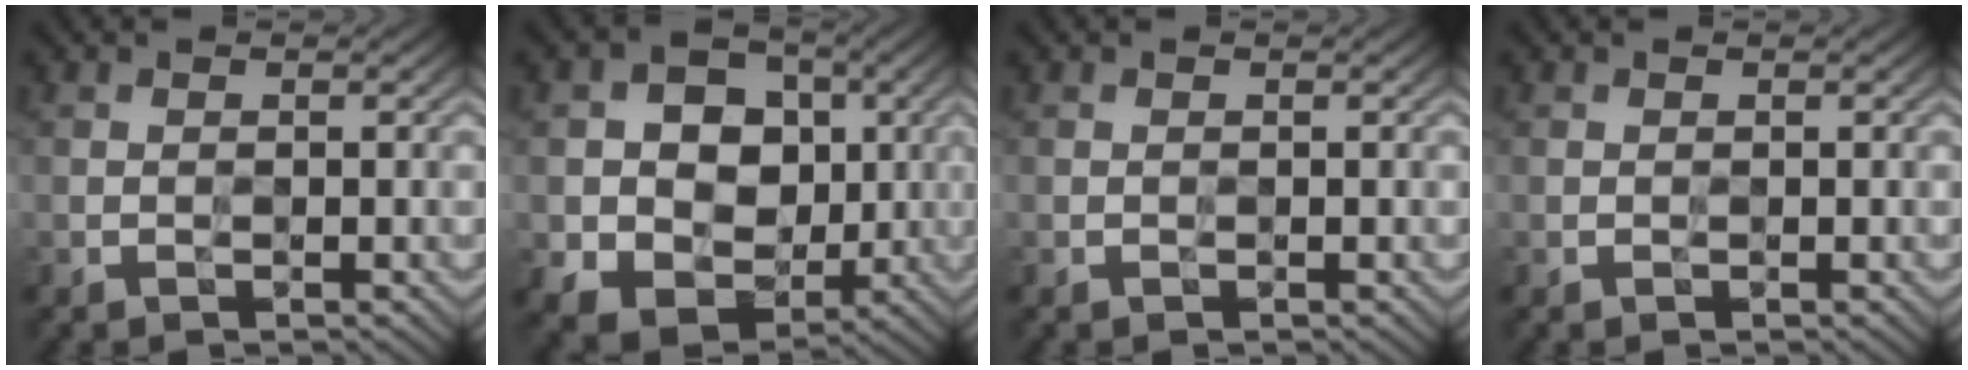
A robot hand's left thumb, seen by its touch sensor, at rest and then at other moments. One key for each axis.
{"total": 9.7, "fx": -0.2, "fy": 8.1, "fz": 5.4, "tx": -0.105, "ty": -0.007, "tz": -0.013}
{"total": 0.0}
{"total": 0.0}